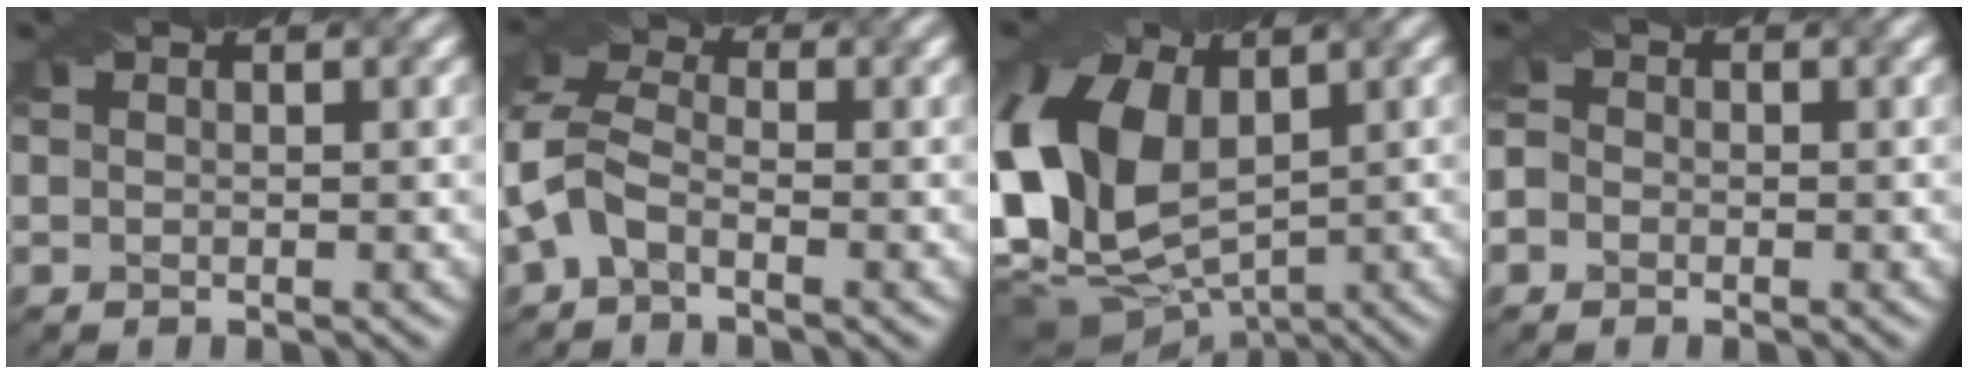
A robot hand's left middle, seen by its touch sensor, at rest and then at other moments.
{"total": 4.6, "force": [-1.4, 3.0, 3.2], "torque": [-0.075, 0.013, -0.042]}
{"total": 14.3, "force": [1.5, 10.0, 10.2], "torque": [-0.239, -0.019, 0.044]}
{"total": 2.1, "force": [-0.3, 1.9, 0.9], "torque": [-0.005, 0.009, -0.023]}